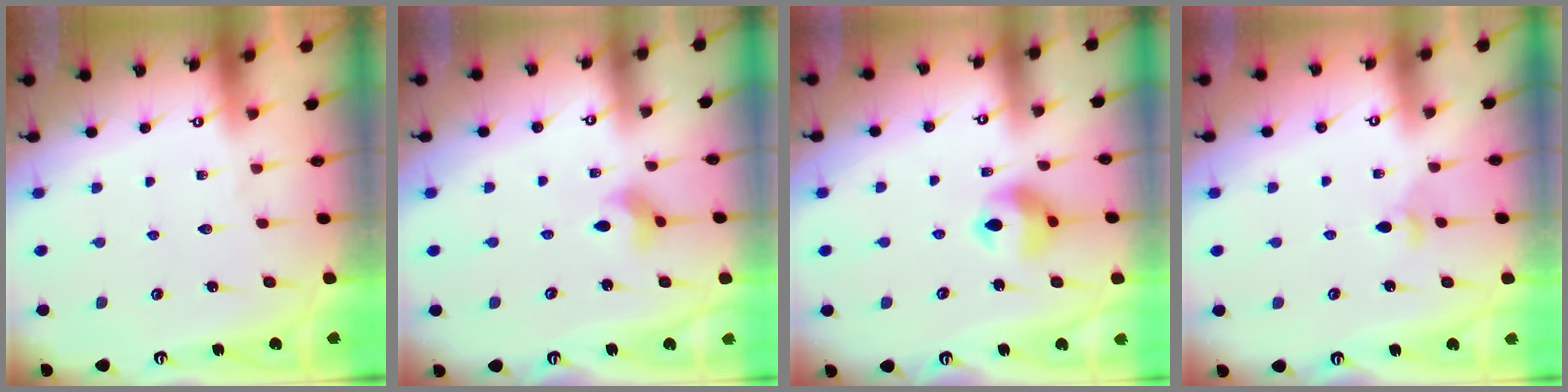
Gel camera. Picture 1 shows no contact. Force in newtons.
{"total": 3.2, "press": 3.1, "slide": 0.5}
{"total": 10.3, "press": 10.2, "slide": 1.3}
{"total": 3.8, "press": 3.7, "slide": 0.8}